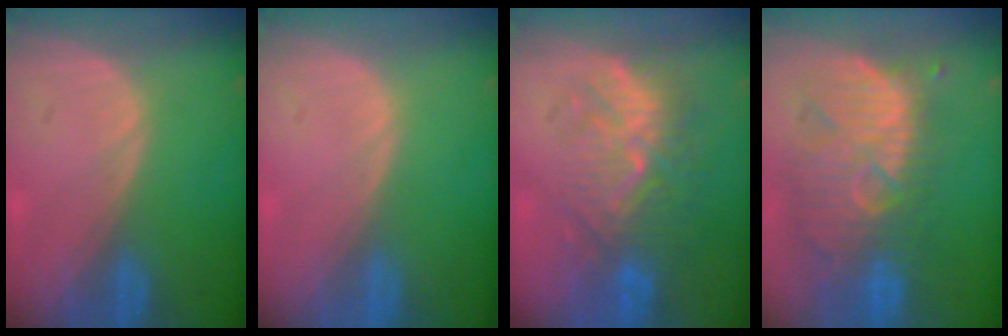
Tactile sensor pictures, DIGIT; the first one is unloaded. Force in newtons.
{"total": 0.0}
{"total": 9.4, "press": 9.0, "slide": 2.7}
{"total": 11.8, "press": 10.9, "slide": 4.4}